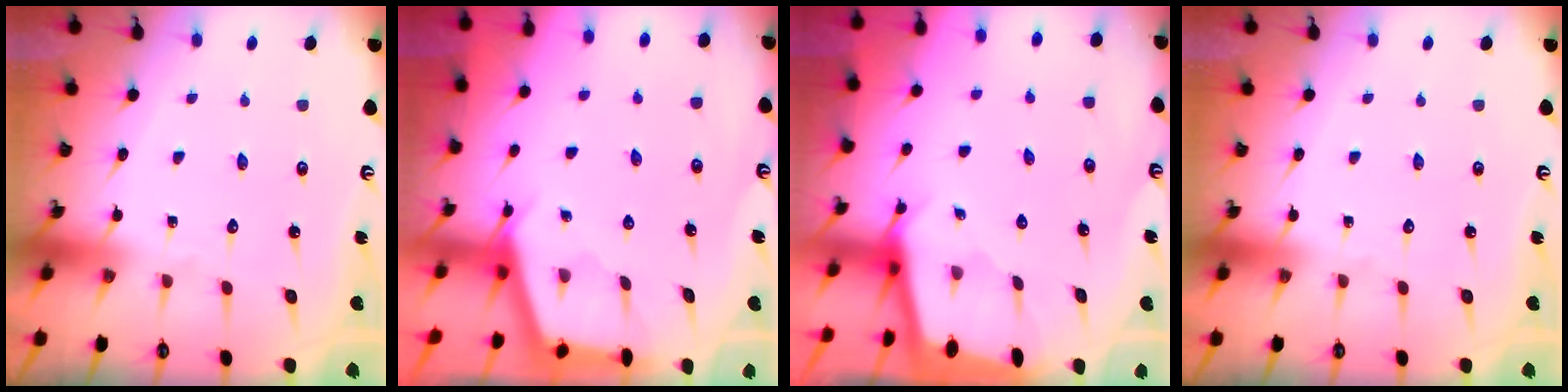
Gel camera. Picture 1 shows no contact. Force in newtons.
{"total": 2.8, "press": 2.8, "slide": 0.3}
{"total": 1.6, "press": 1.6, "slide": 0.2}
{"total": 0.0}